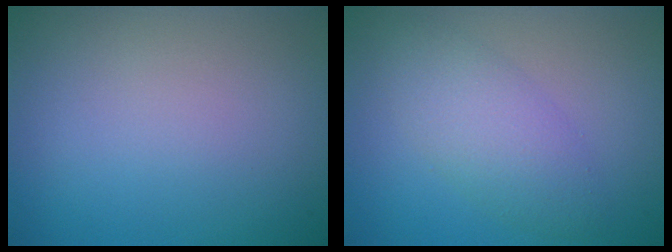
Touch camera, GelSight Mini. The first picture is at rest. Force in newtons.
{"total": 3.8, "press": 3.8, "slide": 0.1}